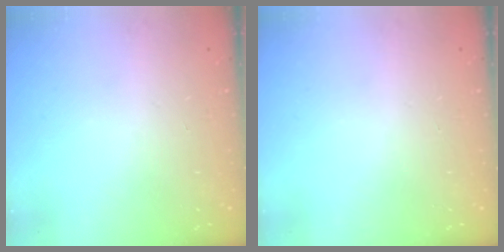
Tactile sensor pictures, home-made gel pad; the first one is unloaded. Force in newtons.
{"total": 0.0}